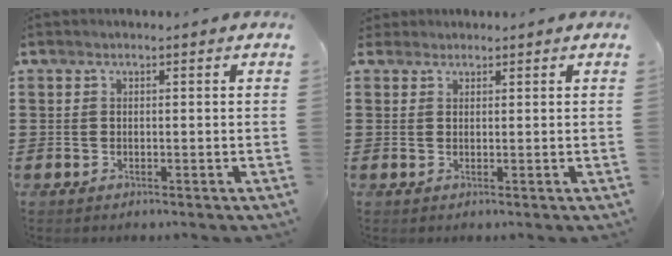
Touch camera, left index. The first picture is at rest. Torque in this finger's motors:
{"motor_torque": [0.05, 0.02, -0.02, -0.02]}